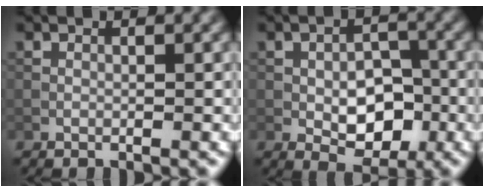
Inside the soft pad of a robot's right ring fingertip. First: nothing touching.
{"total": 5.4, "force": [-1.5, 3.2, 4.0], "torque": [-0.060, -0.002, -0.022]}